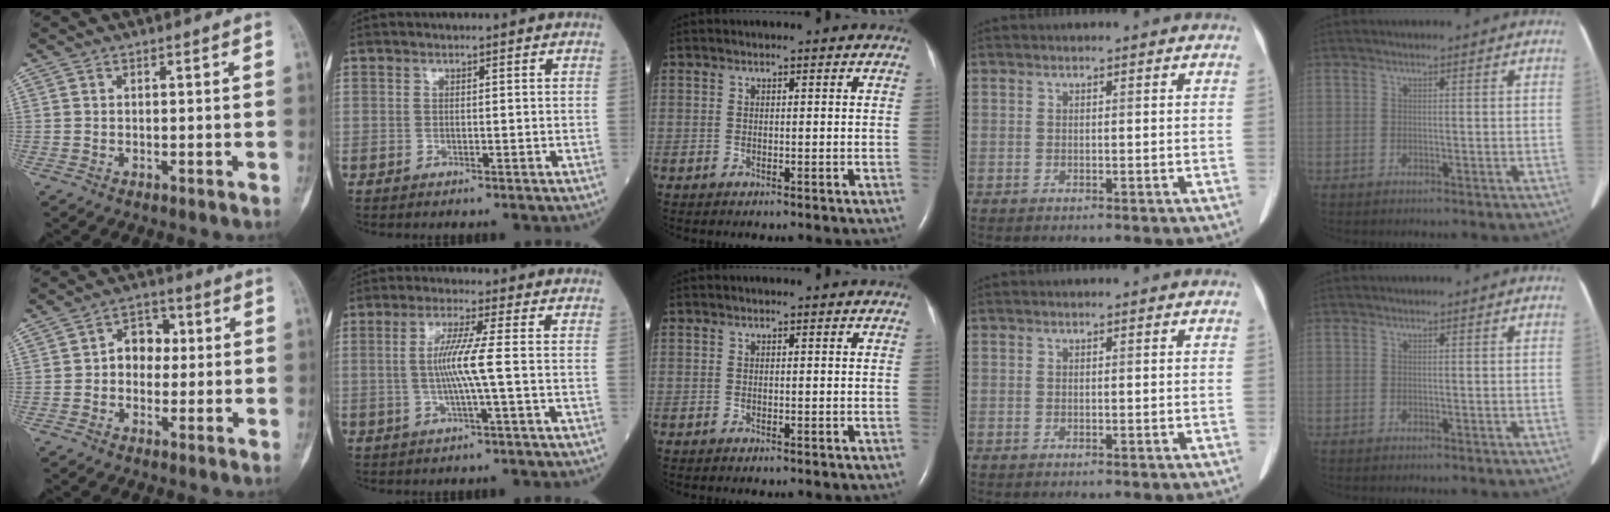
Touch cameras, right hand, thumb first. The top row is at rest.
{"thumb": {"total": 6.8, "force": [0.4, 5.3, 4.2], "torque": [-0.030, 0.017, -0.003]}, "index": {"total": 6.0, "force": [-0.3, -0.9, 5.9], "torque": [-0.121, 0.001, -0.006]}}